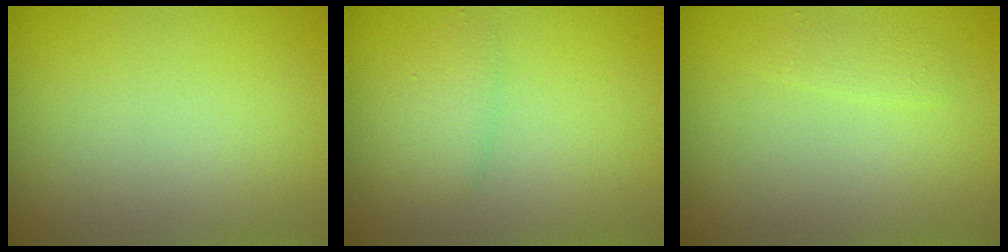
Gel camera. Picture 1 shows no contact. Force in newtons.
{"total": 1.6, "press": 1.6, "slide": 0.1}
{"total": 0.9, "press": 0.9, "slide": 0.0}